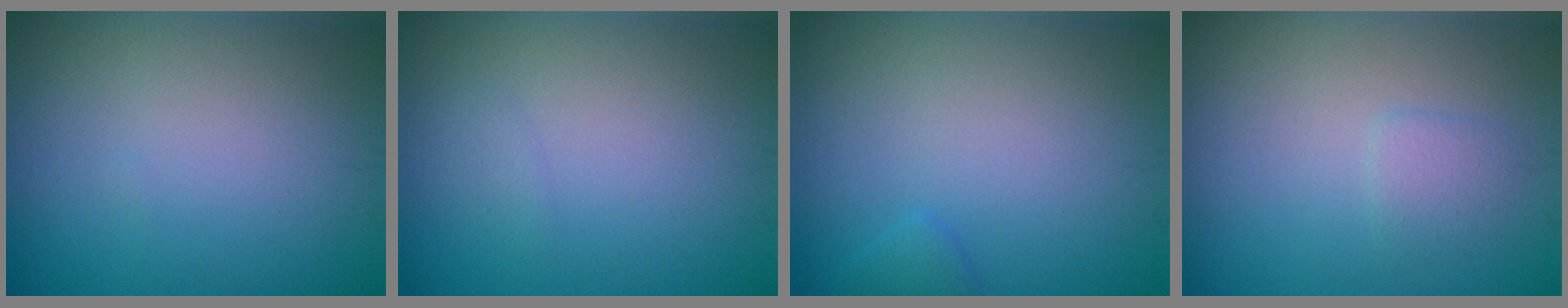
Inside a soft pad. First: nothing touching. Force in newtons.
{"total": 0.6, "press": 0.6, "slide": 0.0}
{"total": 0.9, "press": 0.9, "slide": 0.1}
{"total": 1.4, "press": 1.3, "slide": 0.3}